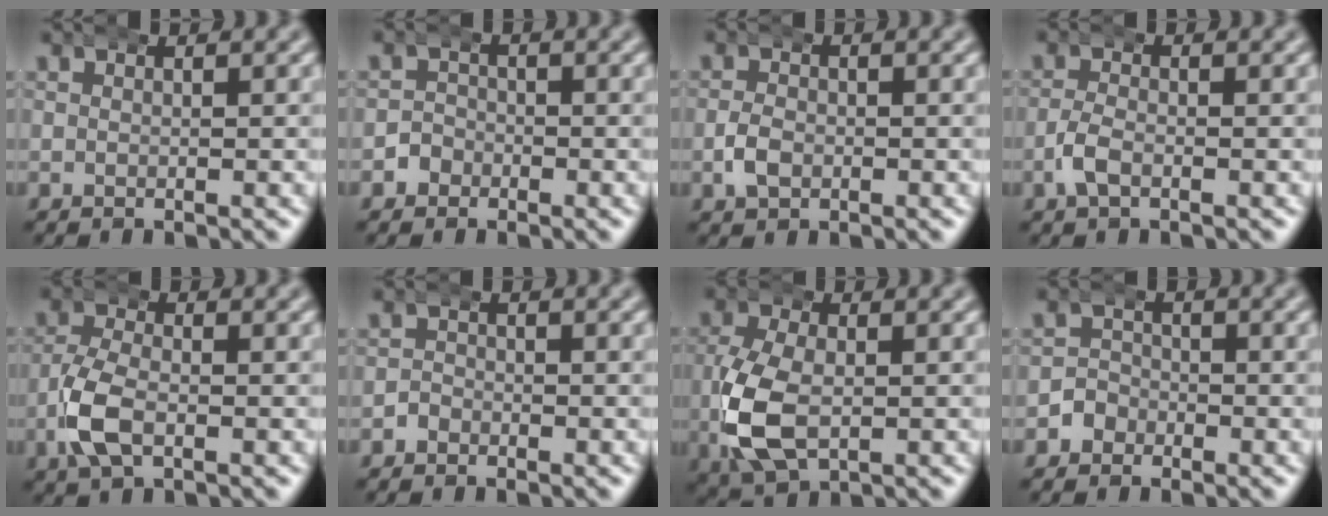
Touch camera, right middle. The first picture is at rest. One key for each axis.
{"total": 2.0, "fx": -1.0, "fy": 1.7, "fz": 0.0, "tx": 0.001, "ty": 0.001, "tz": -0.024}
{"total": 1.8, "fx": -0.7, "fy": 1.2, "fz": 1.0, "tx": -0.031, "ty": -0.002, "tz": -0.011}
{"total": 2.1, "fx": -1.1, "fy": 1.0, "fz": 1.5, "tx": -0.040, "ty": -0.004, "tz": -0.019}
{"total": 4.3, "fx": -1.3, "fy": 2.4, "fz": 3.3, "tx": -0.085, "ty": -0.009, "tz": -0.021}
{"total": 1.1, "fx": -0.9, "fy": 0.7, "fz": 0.0, "tx": -0.003, "ty": -0.002, "tz": -0.017}
{"total": 6.9, "fx": -1.0, "fy": 4.6, "fz": 5.0, "tx": -0.136, "ty": -0.016, "tz": -0.005}
{"total": 2.2, "fx": -1.2, "fy": 1.9, "fz": 0.0, "tx": -0.002, "ty": 0.000, "tz": -0.026}